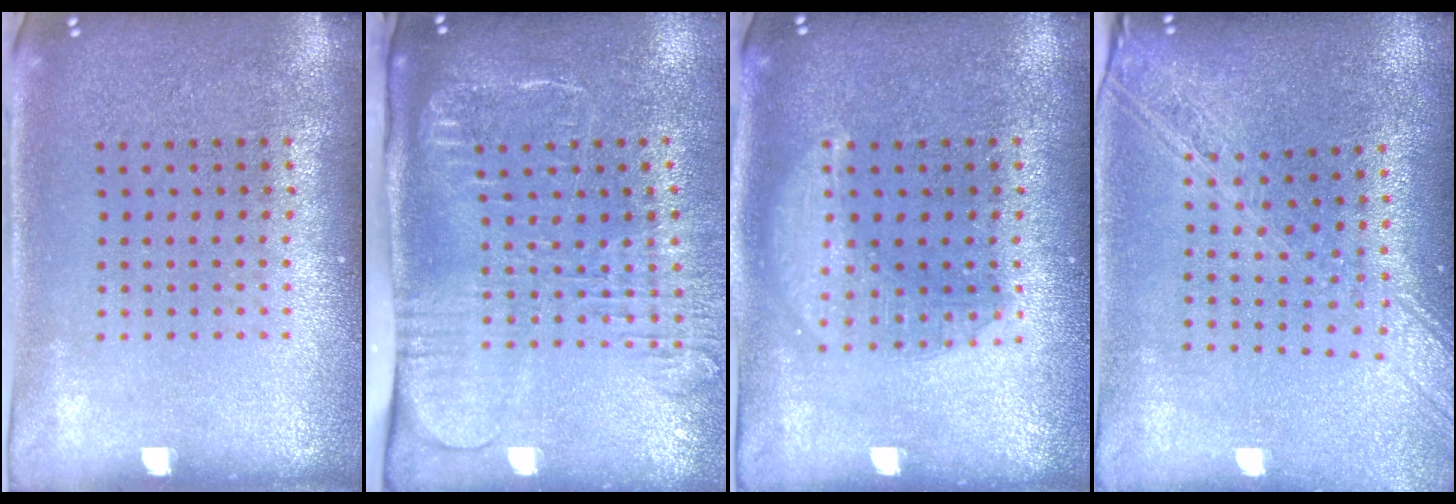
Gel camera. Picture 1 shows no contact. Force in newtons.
{"total": 2.7, "press": 2.1, "slide": 1.7}
{"total": 2.6, "press": 2.6, "slide": 0.4}
{"total": 2.2, "press": 1.9, "slide": 1.2}